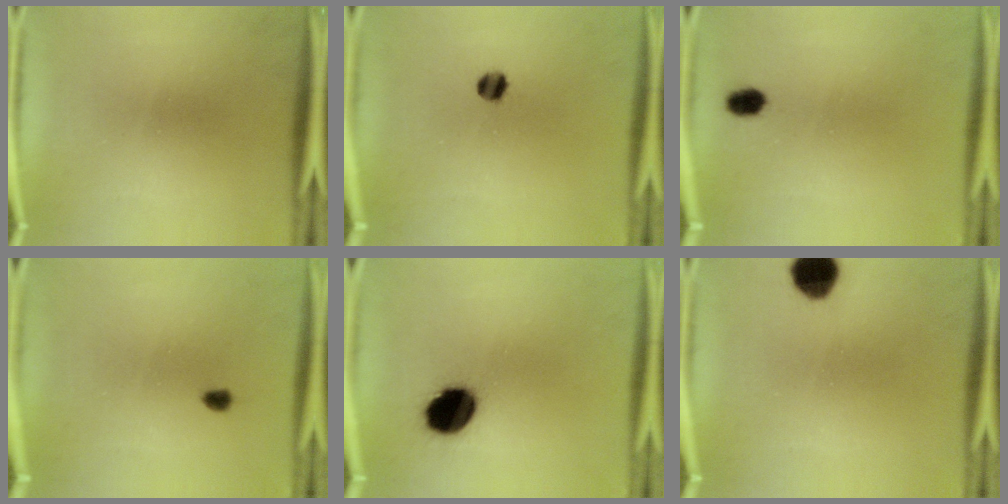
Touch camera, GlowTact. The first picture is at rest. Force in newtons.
{"total": 3.3}
{"total": 2.7}
{"total": 1.7}
{"total": 11.7}
{"total": 8.6}